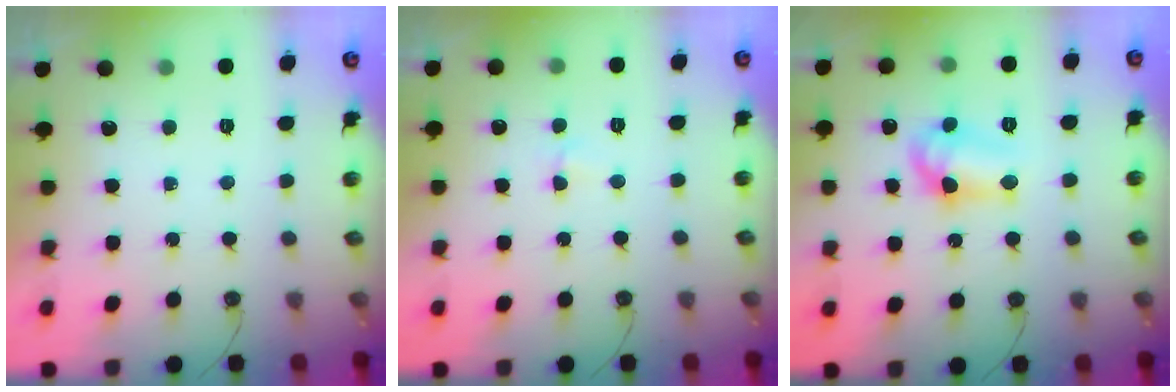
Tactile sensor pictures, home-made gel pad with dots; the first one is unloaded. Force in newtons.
{"total": 3.5, "press": 3.5, "slide": 0.5}
{"total": 11.4, "press": 10.7, "slide": 3.8}